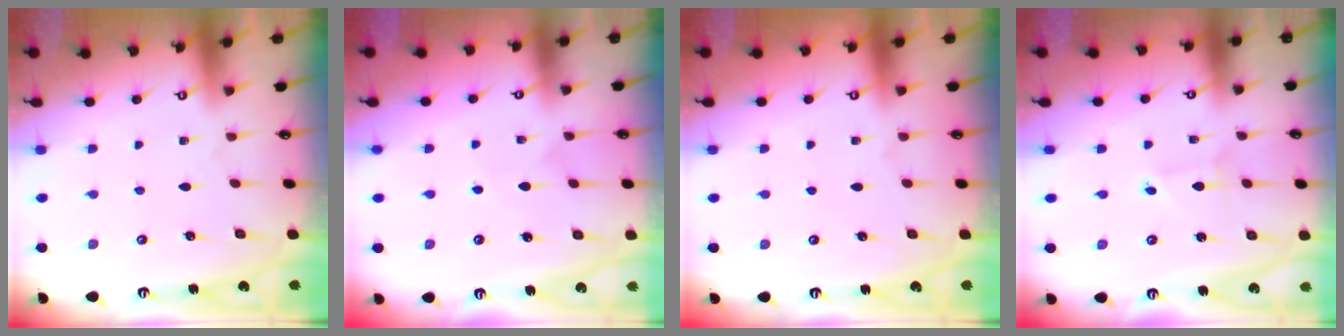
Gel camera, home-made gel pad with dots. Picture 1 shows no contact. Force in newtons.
{"total": 4.3, "press": 4.3, "slide": 0.1}
{"total": 0.0}
{"total": 1.8, "press": 1.8, "slide": 0.1}